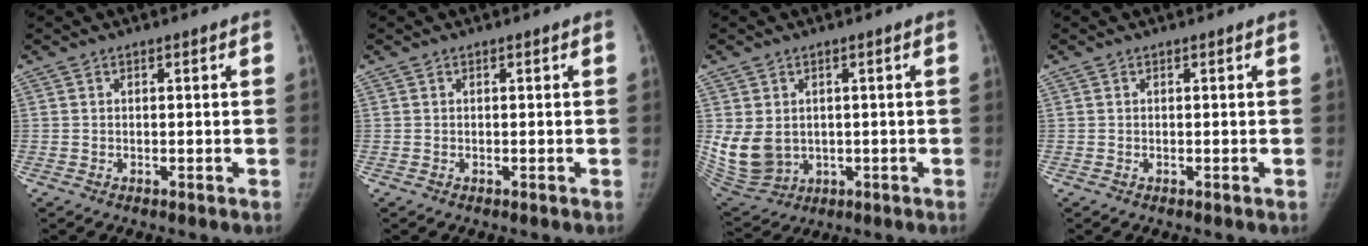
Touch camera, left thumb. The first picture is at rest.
{"total": 0.0}
{"total": 10.1, "force": [0.2, 8.2, 5.8], "torque": [-0.104, -0.012, 0.032]}
{"total": 0.0}